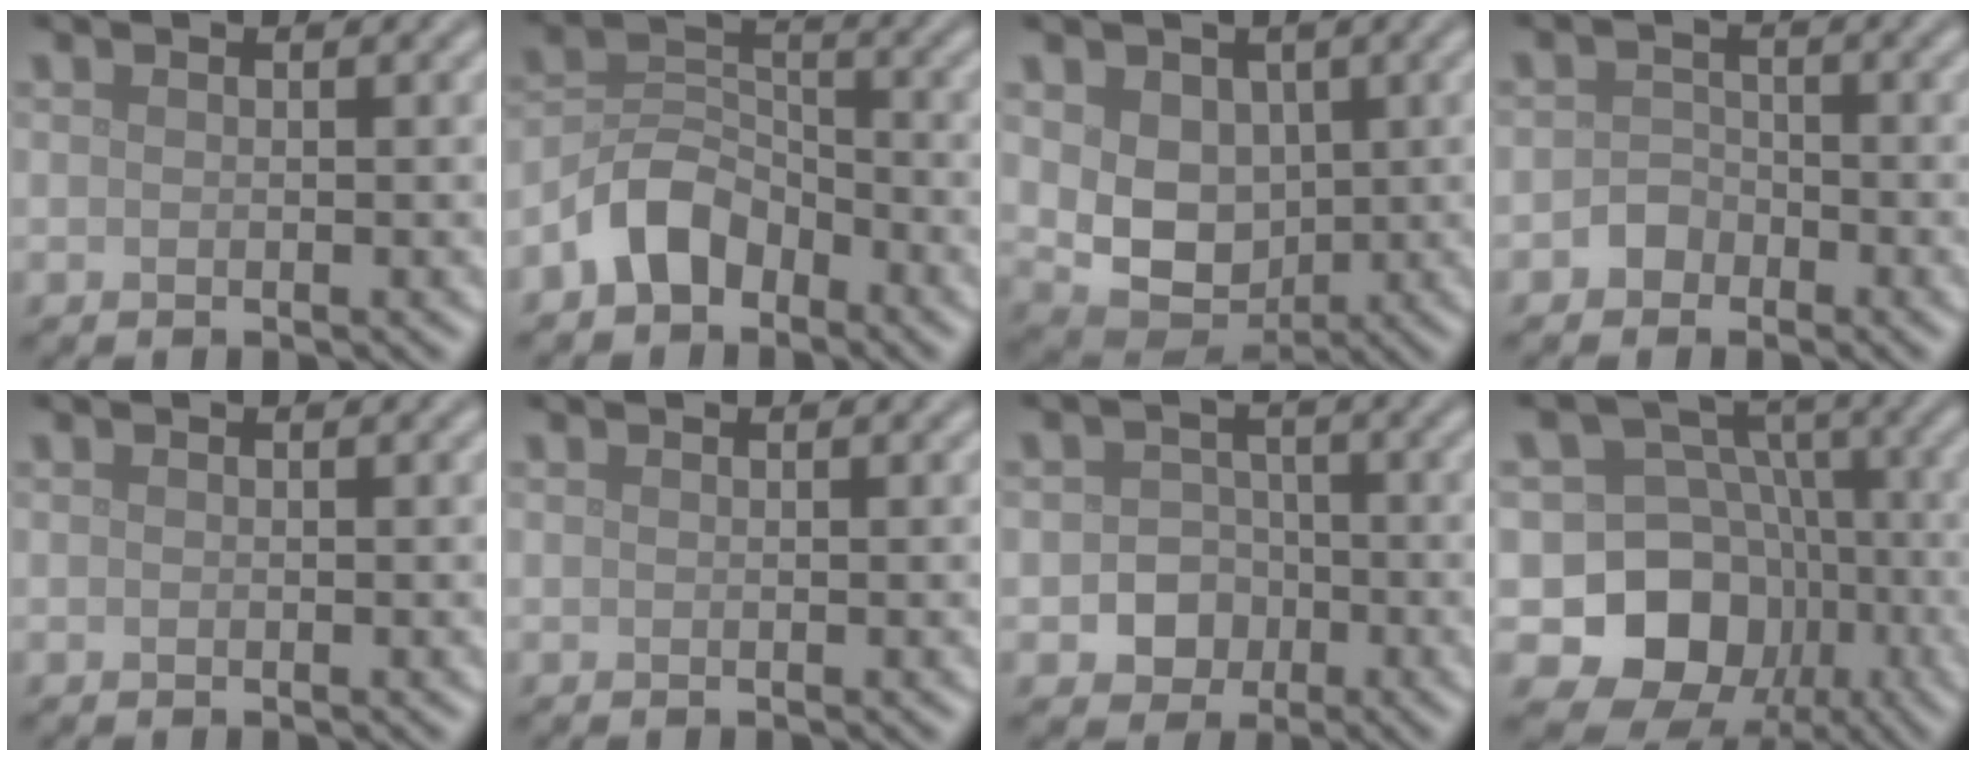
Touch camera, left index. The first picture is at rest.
{"total": 4.8, "force": [-3.1, 3.0, 2.1], "torque": [-0.035, 0.009, -0.070]}
{"total": 6.3, "force": [0.7, 4.9, 3.9], "torque": [-0.073, -0.016, 0.023]}
{"total": 1.8, "force": [-1.1, 1.4, 0.4], "torque": [0.000, 0.008, -0.023]}
{"total": 0.0}
{"total": 0.0}
{"total": 3.8, "force": [-1.1, 3.4, 1.4], "torque": [0.011, 0.001, -0.035]}
{"total": 11.6, "force": [-4.0, 10.1, 4.3], "torque": [-0.071, 0.010, -0.099]}